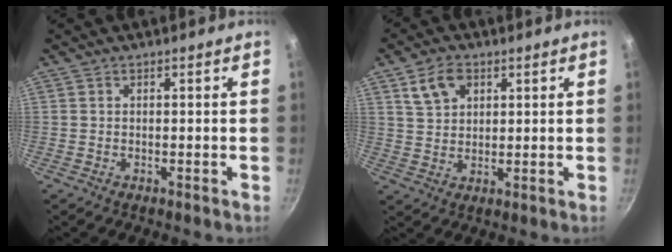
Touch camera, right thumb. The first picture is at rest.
{"total": 6.6, "force": [3.1, 4.5, 3.8], "torque": [-0.054, -0.002, 0.057]}